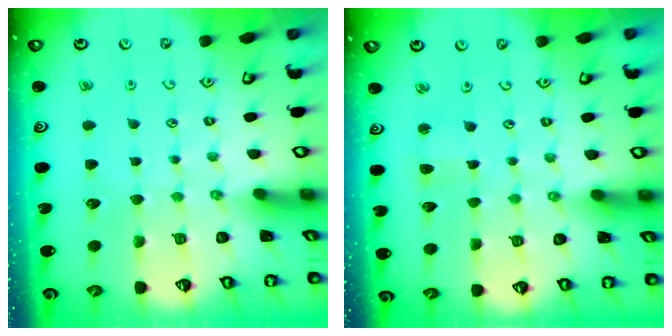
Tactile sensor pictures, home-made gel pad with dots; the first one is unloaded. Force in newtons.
{"total": 2.7, "press": 2.7, "slide": 0.3}